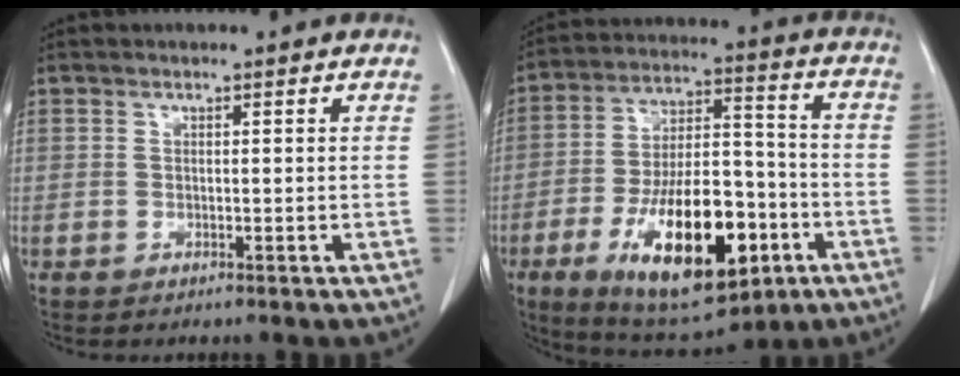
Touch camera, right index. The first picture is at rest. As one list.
[{"total": 21.4, "force": [-8.6, 8.0, 17.9], "torque": [-0.318, -0.004, -0.131]}]